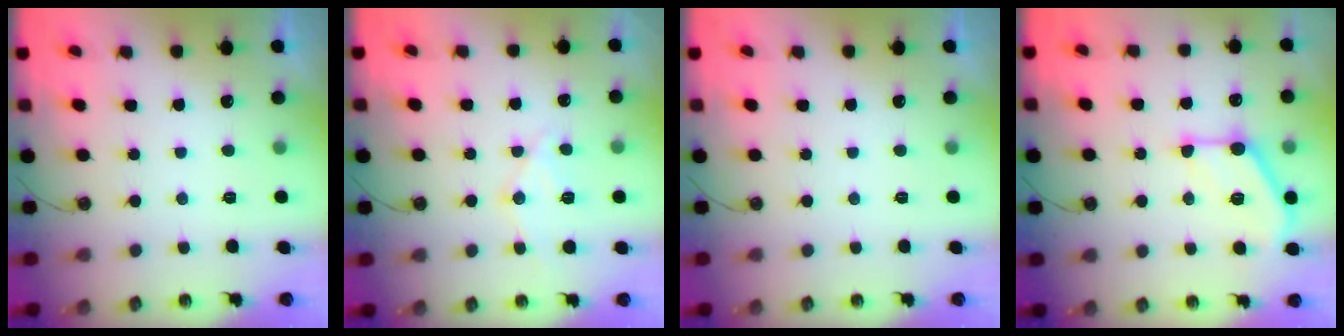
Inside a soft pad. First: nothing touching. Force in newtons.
{"total": 12.2, "press": 12.1, "slide": 1.1}
{"total": 0.0}
{"total": 13.3, "press": 13.3, "slide": 0.5}